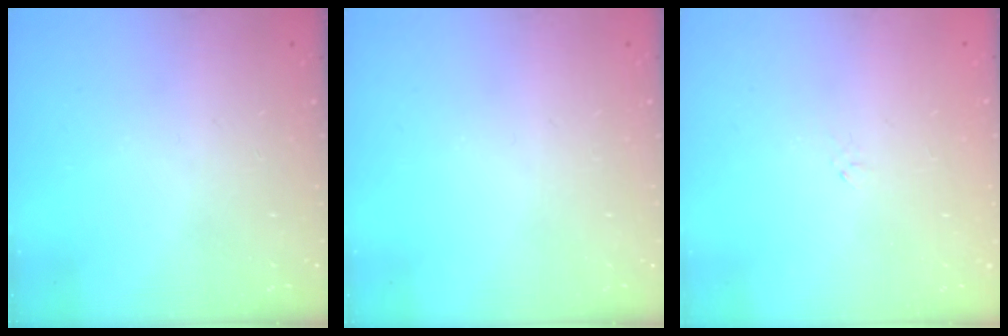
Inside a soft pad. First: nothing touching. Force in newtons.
{"total": 0.0}
{"total": 1.2, "press": 1.2, "slide": 0.4}